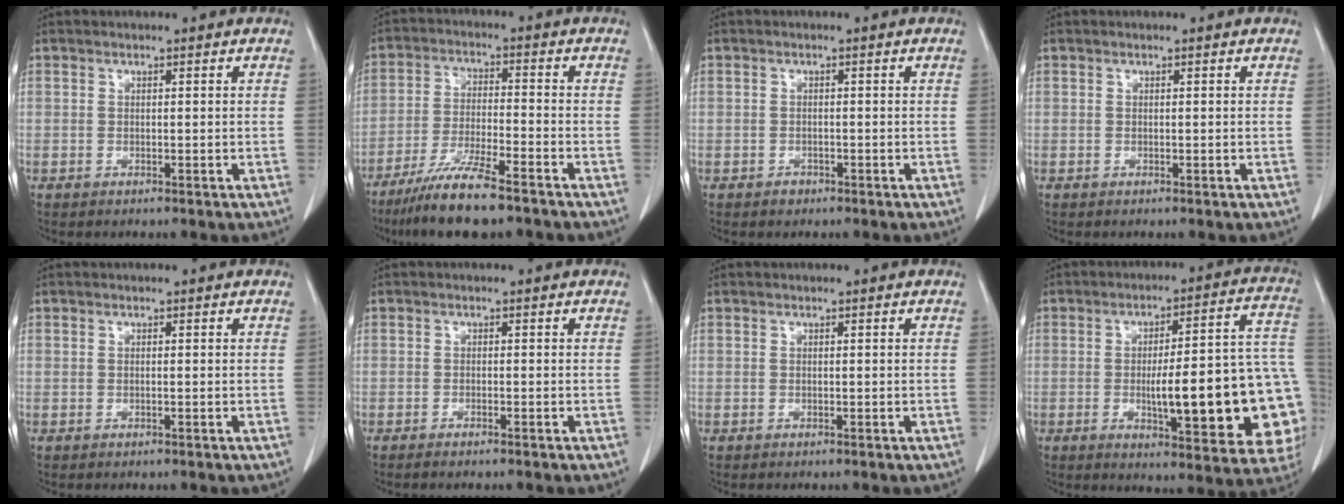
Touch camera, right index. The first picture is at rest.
{"total": 10.2, "force": [-7.9, 0.7, 6.5], "torque": [-0.119, -0.030, -0.140]}
{"total": 1.2, "force": [-0.8, 0.9, 0.1], "torque": [-0.001, 0.003, -0.012]}
{"total": 0.0}
{"total": 0.0}
{"total": 1.4, "force": [-1.2, 0.1, 0.7], "torque": [-0.015, -0.003, -0.014]}
{"total": 0.0}
{"total": 22.5, "force": [-4.1, 4.4, 21.7], "torque": [-0.203, 0.026, -0.039]}